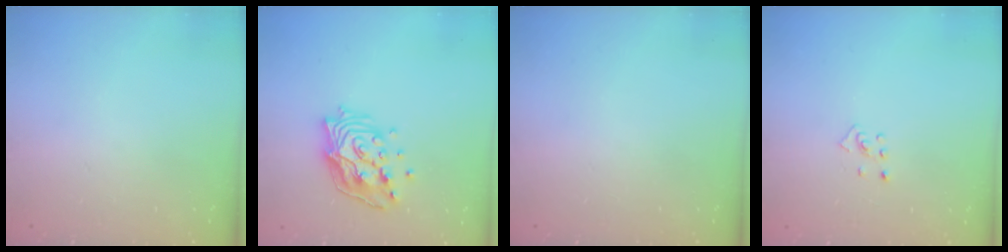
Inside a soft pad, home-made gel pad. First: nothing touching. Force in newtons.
{"total": 14.9, "press": 14.8, "slide": 1.4}
{"total": 0.0}
{"total": 2.5, "press": 2.4, "slide": 0.8}